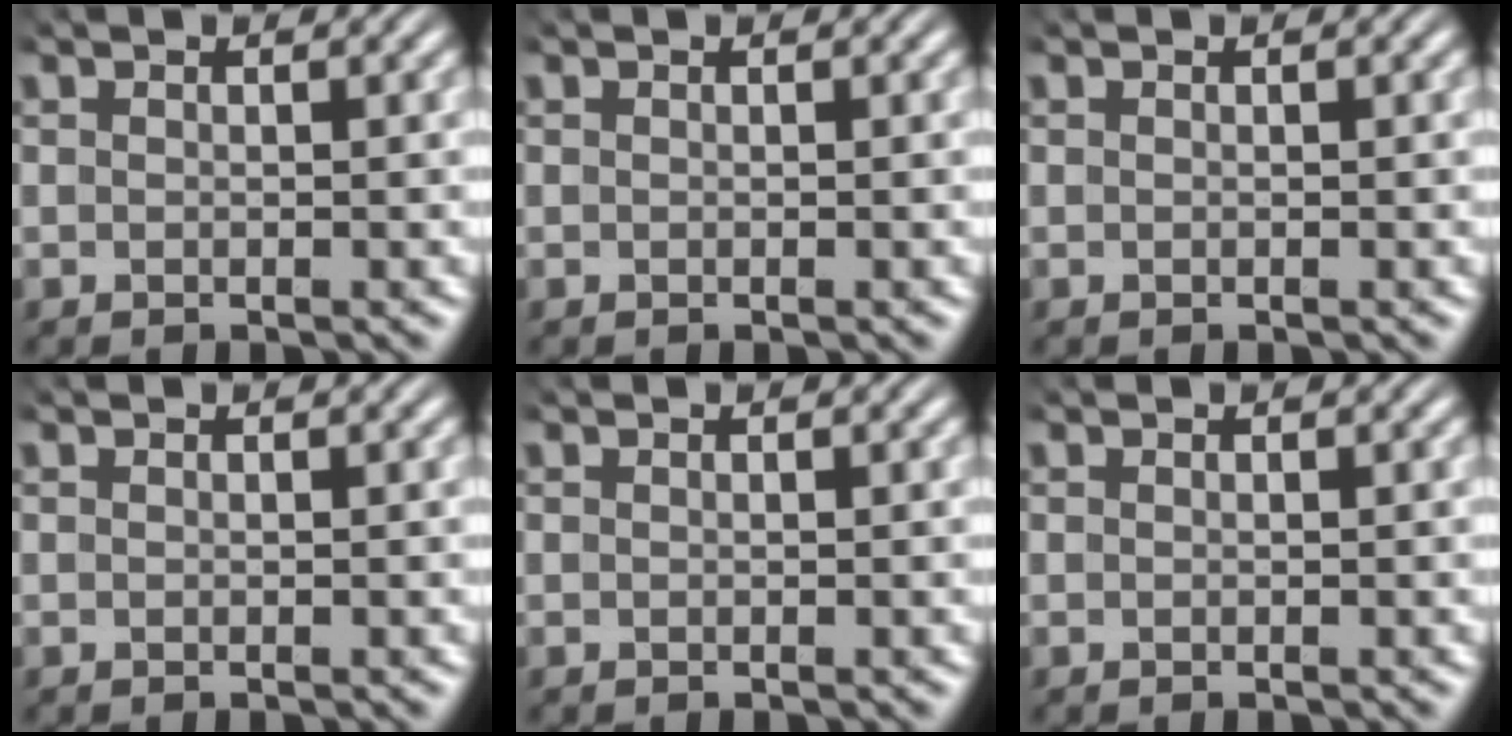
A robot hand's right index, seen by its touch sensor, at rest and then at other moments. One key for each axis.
{"total": 0.0}
{"total": 0.0}
{"total": 0.0}
{"total": 0.0}
{"total": 0.0}